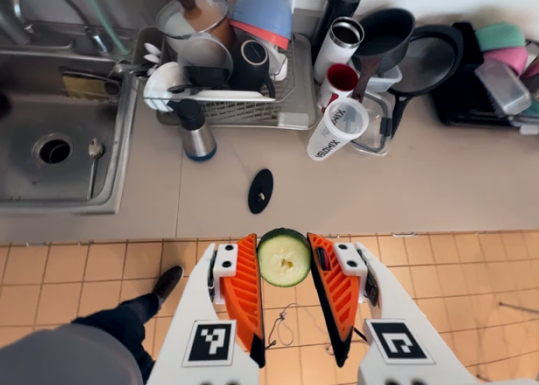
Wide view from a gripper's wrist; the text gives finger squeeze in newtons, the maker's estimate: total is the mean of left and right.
{"total": 7.9, "left": 7.9, "right": 7.9}